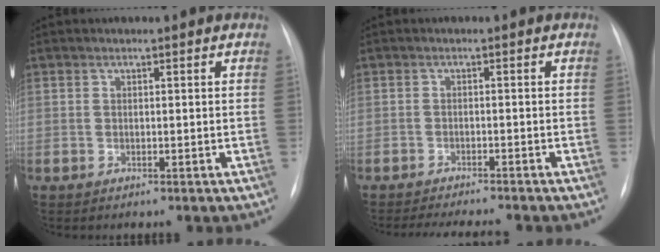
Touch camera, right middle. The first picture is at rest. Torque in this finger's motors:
{"motor_torque": [0.07, -0.08, 0.01, 0.00]}